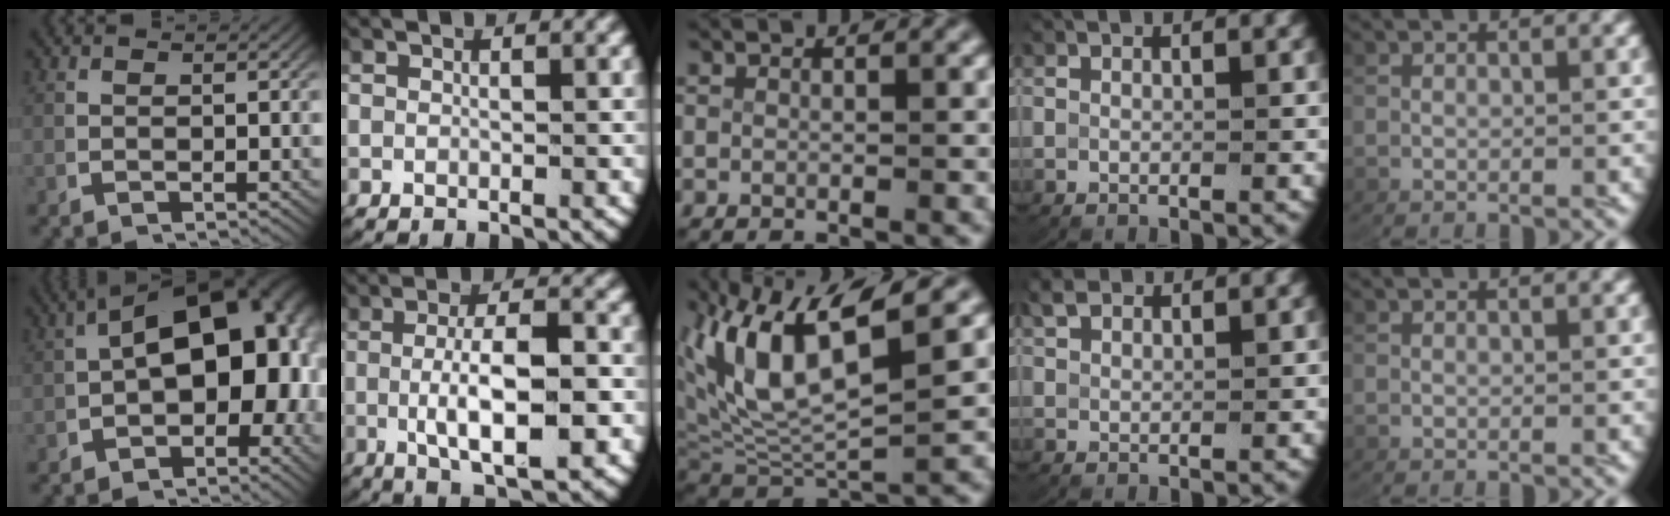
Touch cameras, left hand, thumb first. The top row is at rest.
{"thumb": {"total": 15.8, "force": [0.3, 10.1, 12.2], "torque": [-0.170, -0.038, 0.022]}, "index": {"total": 7.3, "force": [-1.4, 2.8, 6.6], "torque": [-0.108, -0.012, -0.018]}, "middle": {"total": 9.8, "force": [2.0, 5.6, 7.8], "torque": [-0.172, -0.003, 0.042]}, "ring": {"total": 1.7, "force": [1.7, 0.0, 0.3], "torque": [-0.009, 0.000, 0.036]}}